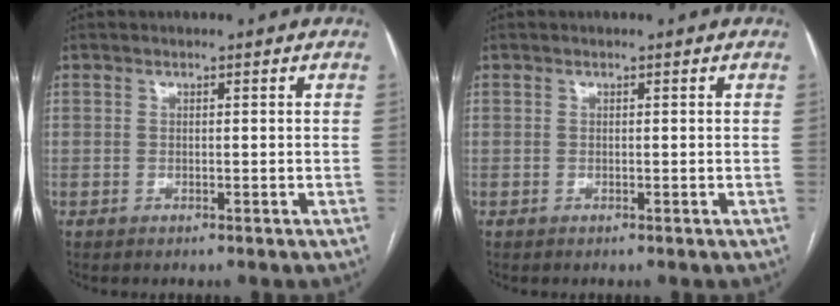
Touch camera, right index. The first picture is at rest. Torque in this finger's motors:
{"motor_torque": [0.00, 0.00, 0.00, 0.00]}